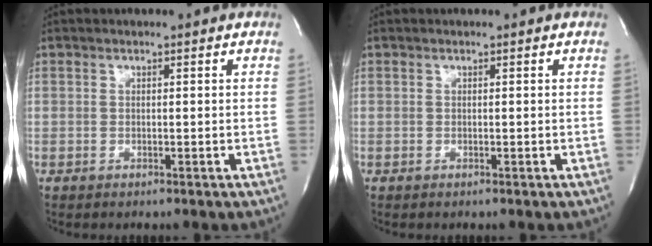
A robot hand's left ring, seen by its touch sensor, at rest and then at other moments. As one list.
[{"total": 0.0}]